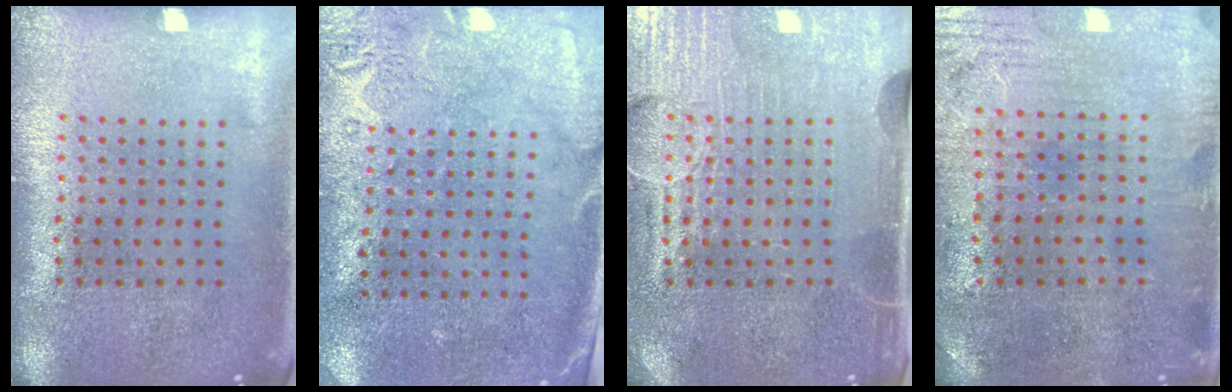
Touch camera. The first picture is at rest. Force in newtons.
{"total": 2.7, "press": 2.2, "slide": 1.7}
{"total": 4.5, "press": 4.0, "slide": 1.9}
{"total": 0.9, "press": 0.7, "slide": 0.6}